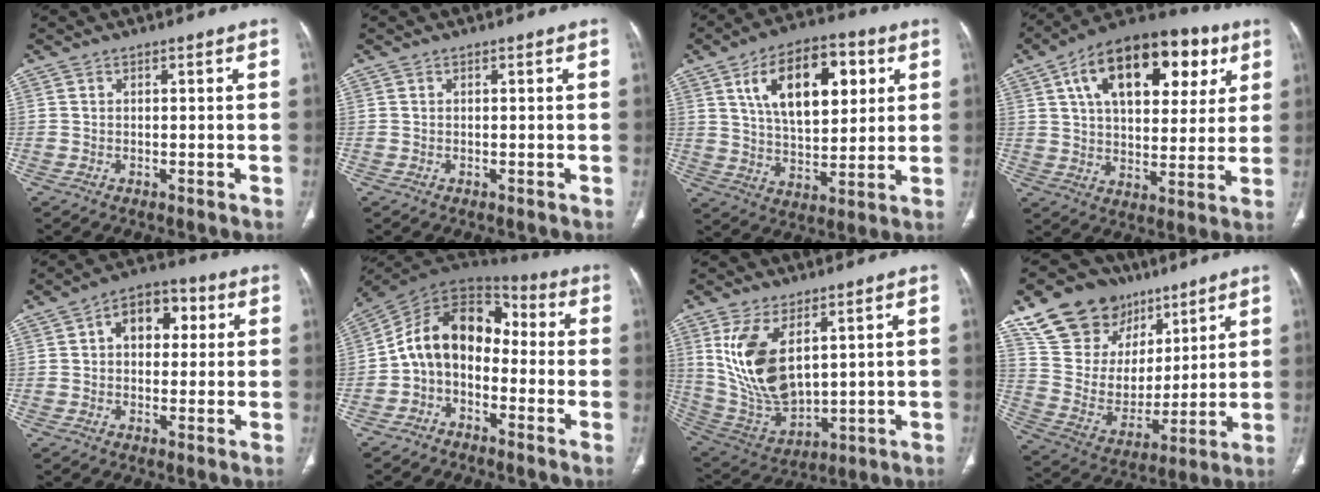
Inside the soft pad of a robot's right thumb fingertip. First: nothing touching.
{"total": 0.0}
{"total": 18.2, "force": [6.4, 9.6, 14.1], "torque": [-0.189, -0.013, 0.110]}
{"total": 24.1, "force": [9.7, 13.2, 17.7], "torque": [-0.242, 0.007, 0.150]}
{"total": 9.6, "force": [2.3, 6.4, 6.7], "torque": [-0.068, 0.018, 0.029]}
{"total": 13.1, "force": [-2.1, 9.3, 9.0], "torque": [-0.133, 0.074, -0.052]}
{"total": 15.2, "force": [5.1, 7.8, 12.1], "torque": [-0.230, -0.025, 0.124]}
{"total": 20.8, "force": [12.8, 14.4, 7.9], "torque": [-0.093, -0.035, 0.244]}